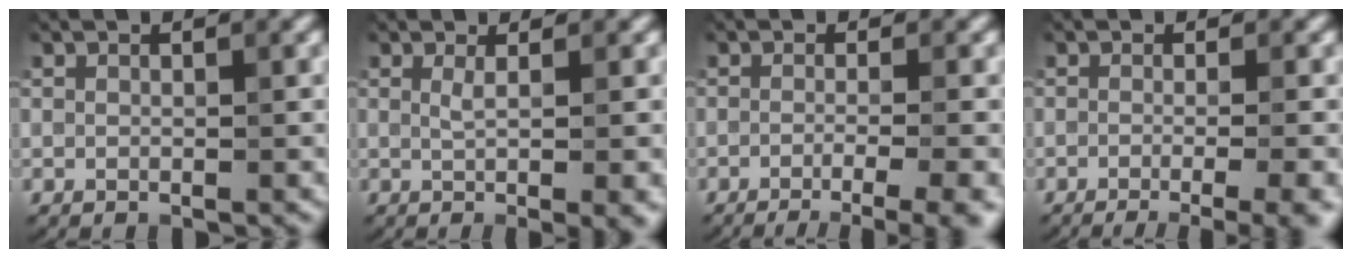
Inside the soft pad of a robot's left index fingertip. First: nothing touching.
{"total": 3.4, "force": [0.4, 0.9, 3.3], "torque": [-0.039, -0.004, 0.003]}
{"total": 6.5, "force": [-3.3, 2.0, 5.3], "torque": [-0.046, -0.004, -0.042]}
{"total": 7.5, "force": [-2.7, 2.9, 6.4], "torque": [-0.041, -0.002, -0.028]}